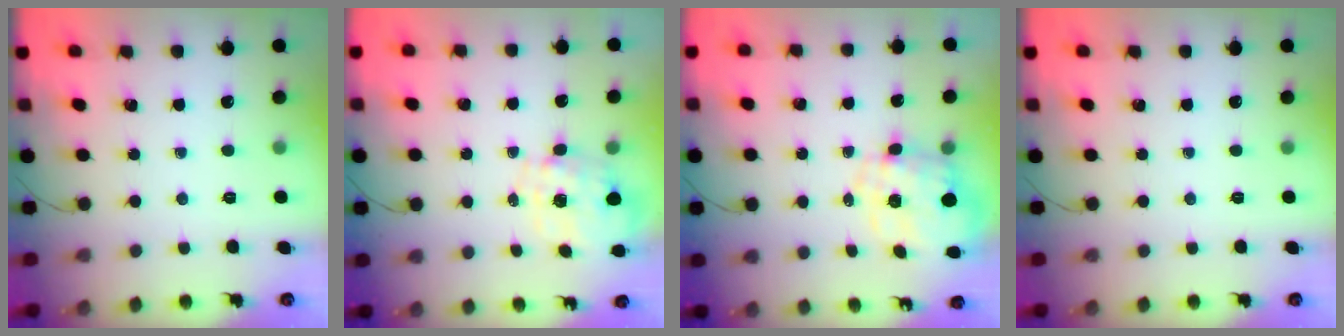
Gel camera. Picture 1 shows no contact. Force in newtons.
{"total": 1.1, "press": 1.0, "slide": 0.5}
{"total": 3.8, "press": 3.4, "slide": 1.7}
{"total": 0.0}